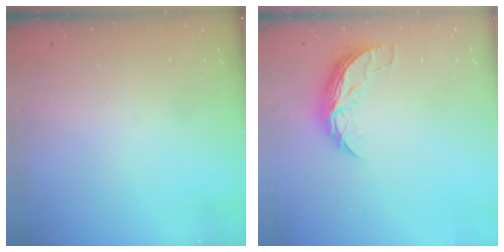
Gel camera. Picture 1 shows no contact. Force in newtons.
{"total": 8.0, "press": 8.0, "slide": 0.6}